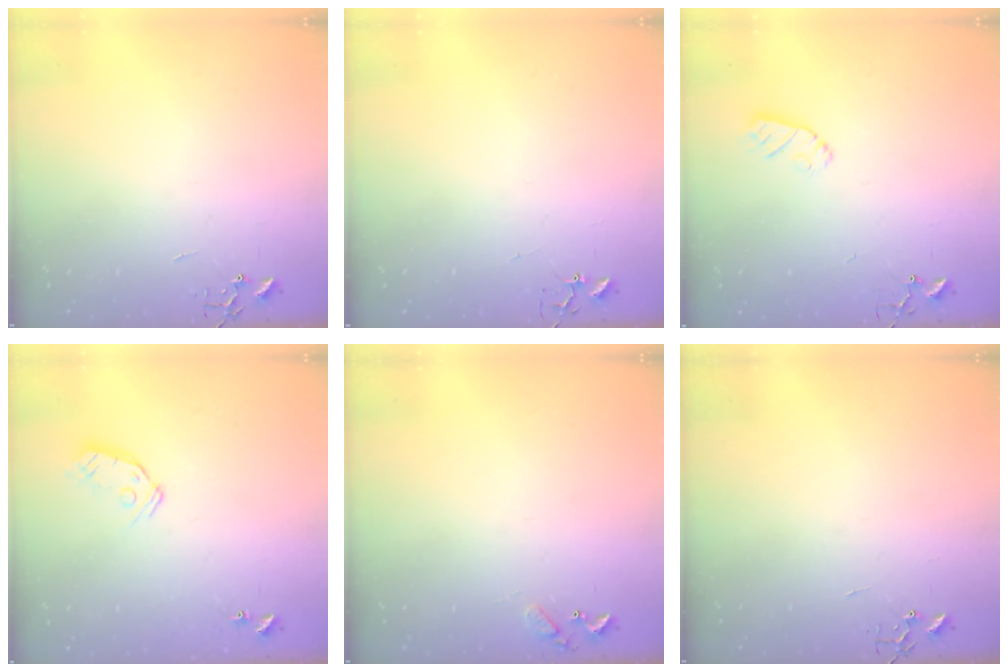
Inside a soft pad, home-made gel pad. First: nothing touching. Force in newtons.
{"total": 3.2, "press": 3.2, "slide": 0.3}
{"total": 5.0, "press": 5.0, "slide": 0.5}
{"total": 7.5, "press": 7.5, "slide": 0.4}
{"total": 5.5, "press": 5.5, "slide": 0.4}
{"total": 0.0}